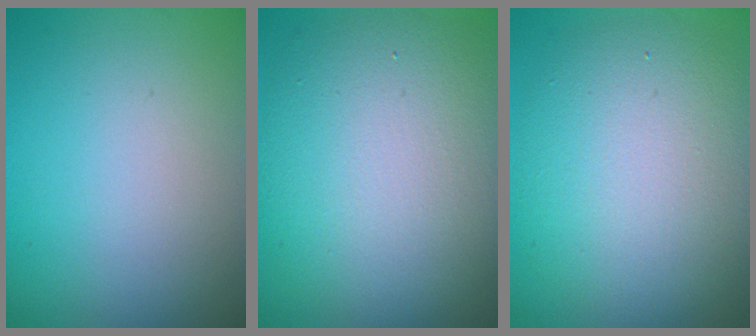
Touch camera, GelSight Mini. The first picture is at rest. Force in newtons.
{"total": 11.4, "press": 11.4, "slide": 0.8}
{"total": 8.7, "press": 8.7, "slide": 0.7}